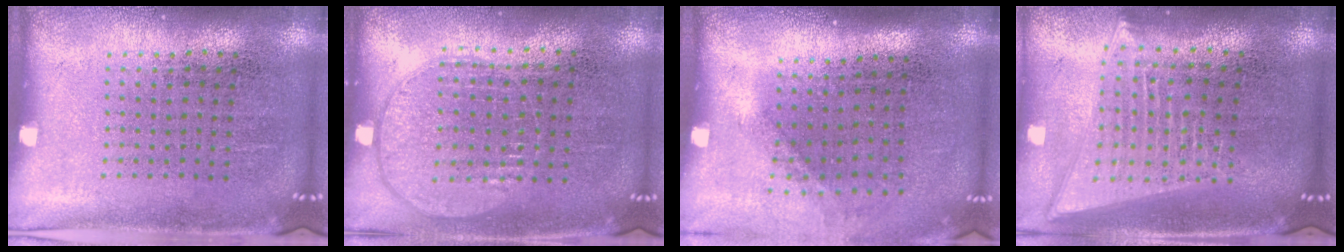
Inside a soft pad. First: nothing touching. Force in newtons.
{"total": 1.0, "press": 0.9, "slide": 0.4}
{"total": 1.3, "press": 0.9, "slide": 0.9}
{"total": 2.0, "press": 1.7, "slide": 1.0}